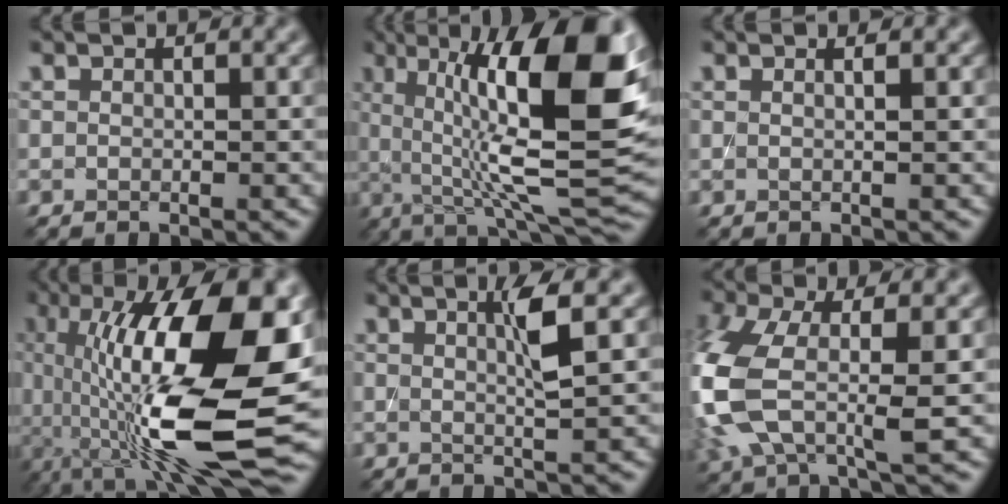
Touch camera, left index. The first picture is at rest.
{"total": 15.4, "force": [3.0, 4.1, 14.5], "torque": [-0.220, 0.001, 0.045]}
{"total": 1.2, "force": [0.4, 0.5, 1.0], "torque": [-0.007, -0.001, -0.006]}
{"total": 15.6, "force": [-0.8, 4.9, 14.8], "torque": [-0.241, 0.002, -0.017]}
{"total": 2.9, "force": [0.9, 0.3, 2.8], "torque": [-0.044, 0.000, 0.014]}
{"total": 9.2, "force": [-1.3, 4.3, 8.0], "torque": [-0.204, -0.007, -0.039]}